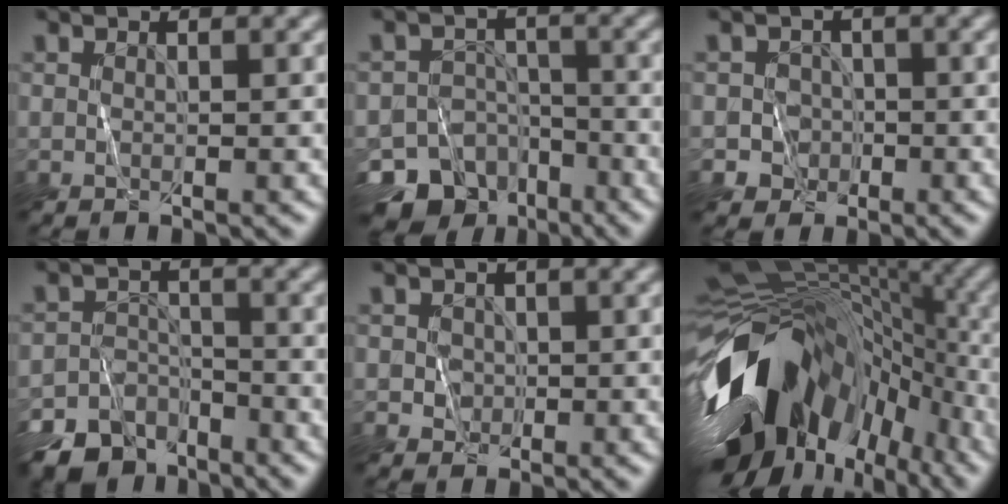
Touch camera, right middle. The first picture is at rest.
{"total": 10.5, "force": [-7.3, 7.0, 2.8], "torque": [-0.034, -0.013, -0.114]}
{"total": 2.8, "force": [-1.3, 2.5, 0.1], "torque": [0.024, 0.004, -0.027]}
{"total": 9.2, "force": [-7.0, 5.9, 1.4], "torque": [-0.013, -0.029, -0.115]}
{"total": 1.2, "force": [0.0, 1.2, 0.3], "torque": [-0.005, -0.001, 0.001]}
{"total": 16.1, "force": [-7.0, 10.0, 10.4], "torque": [-0.210, -0.012, -0.126]}